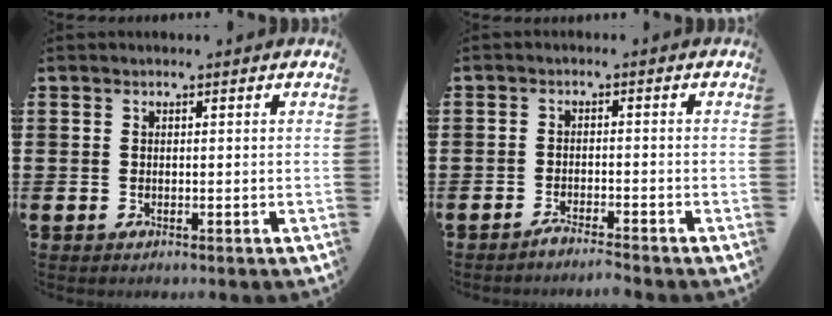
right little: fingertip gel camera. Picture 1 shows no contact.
{"total": 1.9, "force": [-1.8, -0.2, 0.5], "torque": [-0.008, 0.003, -0.035]}